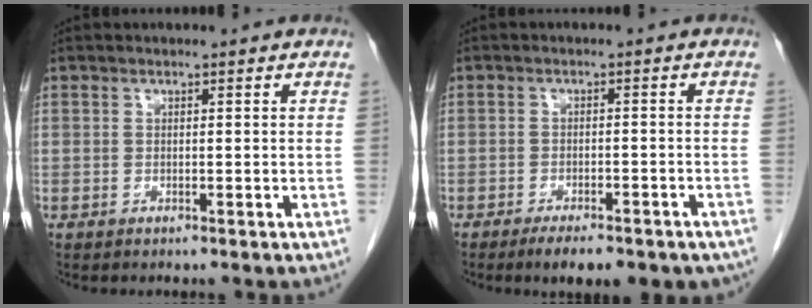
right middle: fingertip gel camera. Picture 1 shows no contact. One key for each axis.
{"total": 9.3, "fx": -7.0, "fy": 2.9, "fz": 5.3, "tx": -0.054, "ty": -0.001, "tz": -0.088}